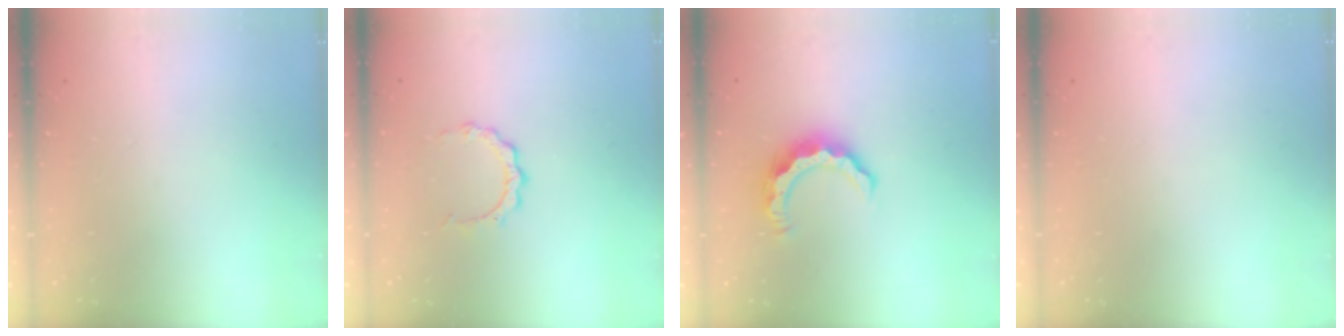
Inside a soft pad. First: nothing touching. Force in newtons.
{"total": 4.3, "press": 4.2, "slide": 0.4}
{"total": 7.9, "press": 7.9, "slide": 0.3}
{"total": 1.6, "press": 1.6, "slide": 0.1}